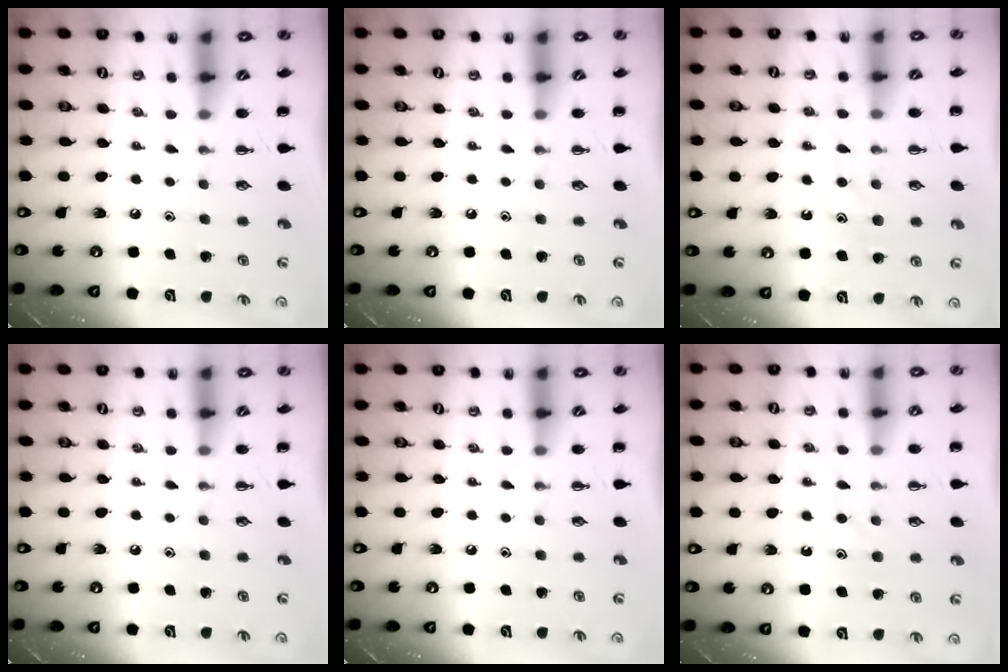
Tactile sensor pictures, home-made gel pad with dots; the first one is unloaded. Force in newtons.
{"total": 0.0}
{"total": 11.1, "press": 11.1, "slide": 0.5}
{"total": 0.0}
{"total": 0.0}
{"total": 11.3, "press": 11.2, "slide": 1.0}